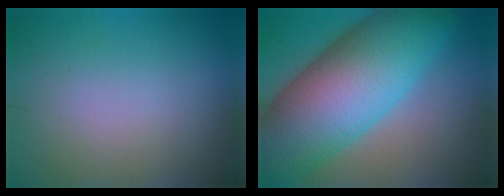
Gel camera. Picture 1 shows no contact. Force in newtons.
{"total": 15.1, "press": 15.1, "slide": 0.4}